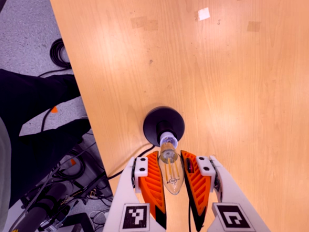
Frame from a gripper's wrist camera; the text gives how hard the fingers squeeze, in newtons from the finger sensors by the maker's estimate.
{"total": 20.5, "left": 23.0, "right": 18.0}